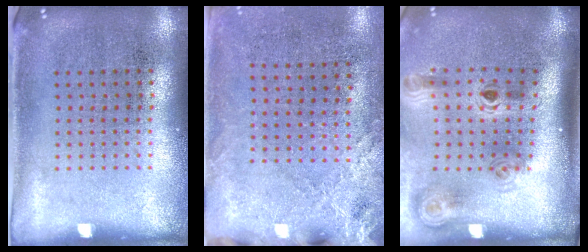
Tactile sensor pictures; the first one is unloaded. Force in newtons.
{"total": 2.5, "press": 2.1, "slide": 1.3}
{"total": 2.0, "press": 1.4, "slide": 1.5}